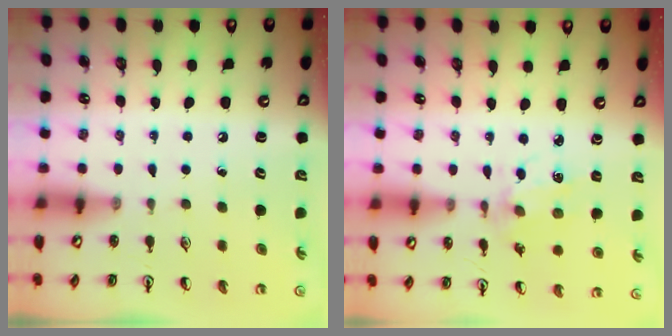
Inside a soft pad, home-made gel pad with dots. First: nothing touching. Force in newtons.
{"total": 2.5, "press": 2.5, "slide": 0.5}